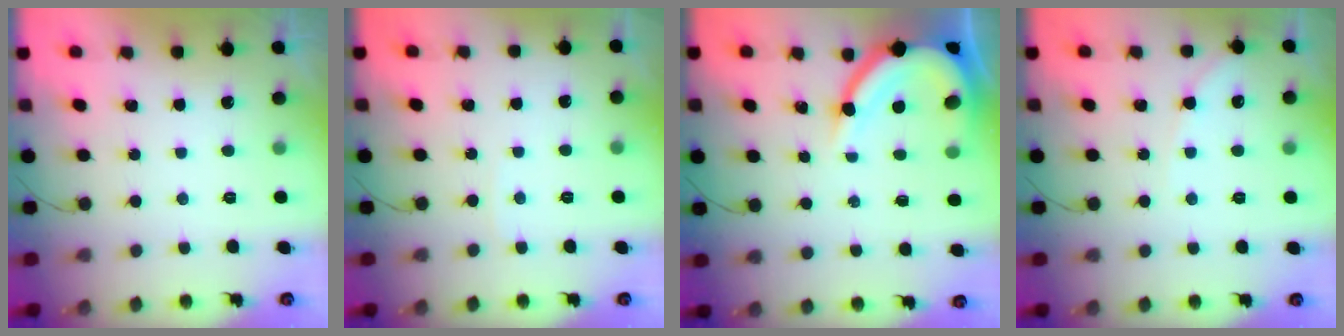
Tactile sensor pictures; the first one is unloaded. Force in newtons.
{"total": 2.0, "press": 2.0, "slide": 0.2}
{"total": 11.3, "press": 11.2, "slide": 1.2}
{"total": 6.2, "press": 6.2, "slide": 0.5}